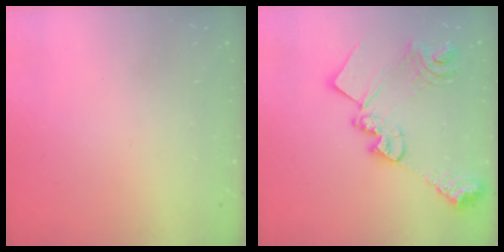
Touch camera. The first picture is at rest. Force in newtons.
{"total": 21.6, "press": 21.5, "slide": 1.5}